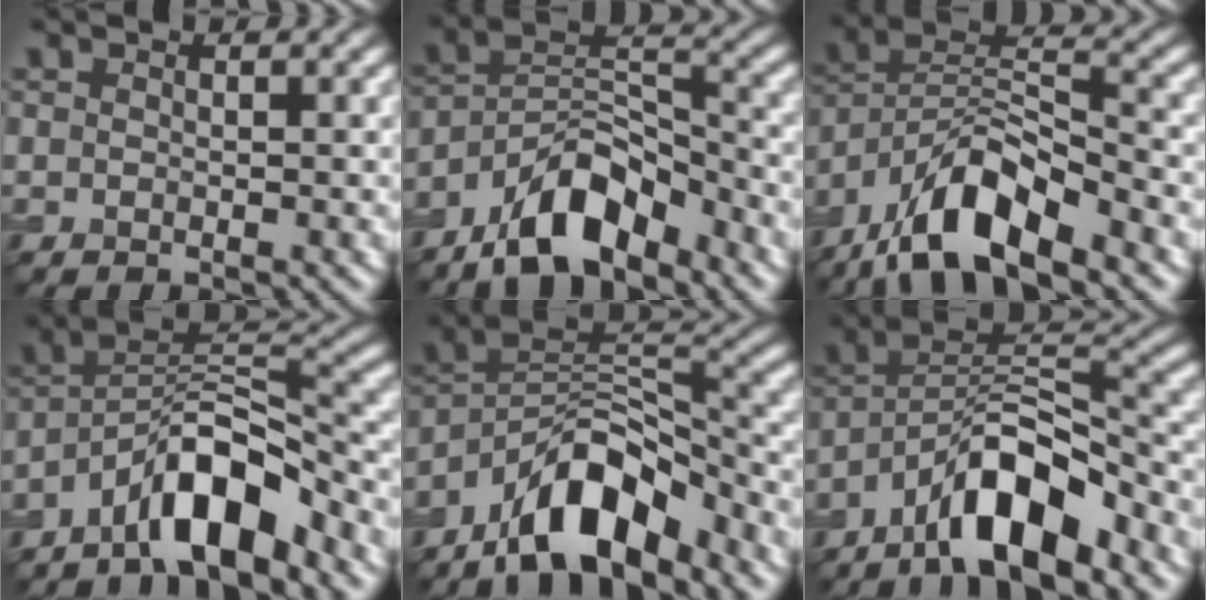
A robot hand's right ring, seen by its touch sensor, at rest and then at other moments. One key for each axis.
{"total": 8.0, "fx": -5.8, "fy": 3.0, "fz": 4.6, "tx": -0.069, "ty": 0.009, "tz": -0.113}
{"total": 10.5, "fx": -7.2, "fy": 3.4, "fz": 6.8, "tx": -0.113, "ty": 0.012, "tz": -0.142}
{"total": 8.2, "fx": -5.3, "fy": 2.3, "fz": 5.8, "tx": -0.088, "ty": 0.016, "tz": -0.099}
{"total": 9.5, "fx": -6.7, "fy": 3.5, "fz": 5.7, "tx": -0.085, "ty": 0.010, "tz": -0.132}
{"total": 9.2, "fx": -5.9, "fy": 2.7, "fz": 6.4, "tx": -0.101, "ty": 0.018, "tz": -0.108}